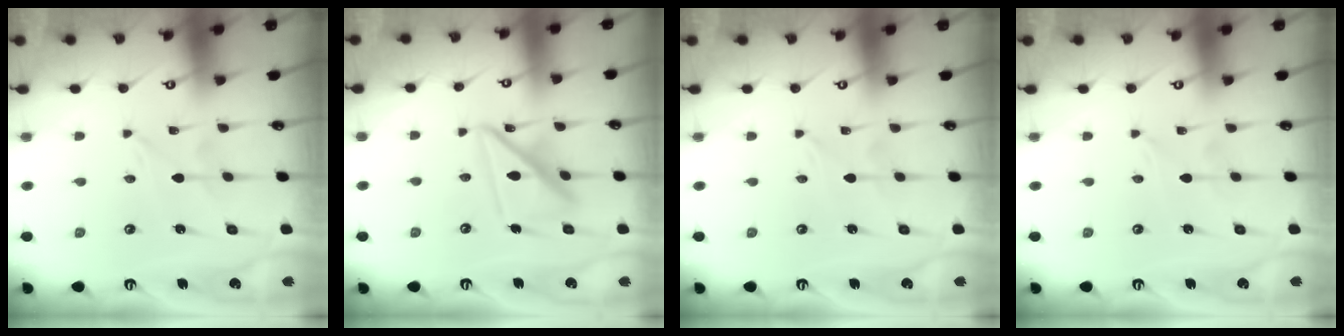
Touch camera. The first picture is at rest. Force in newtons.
{"total": 14.5, "press": 14.4, "slide": 1.5}
{"total": 0.0}
{"total": 0.0}